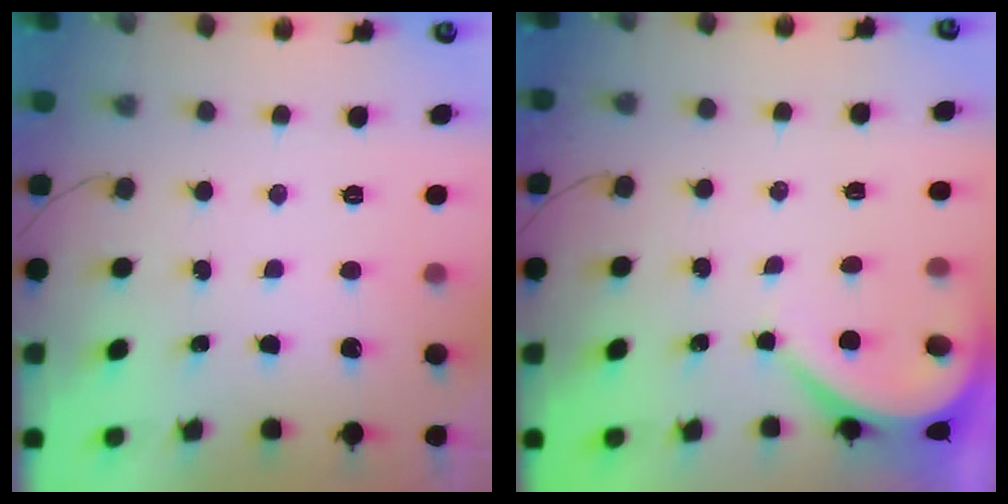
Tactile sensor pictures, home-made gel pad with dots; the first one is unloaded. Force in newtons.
{"total": 4.0, "press": 3.9, "slide": 0.5}